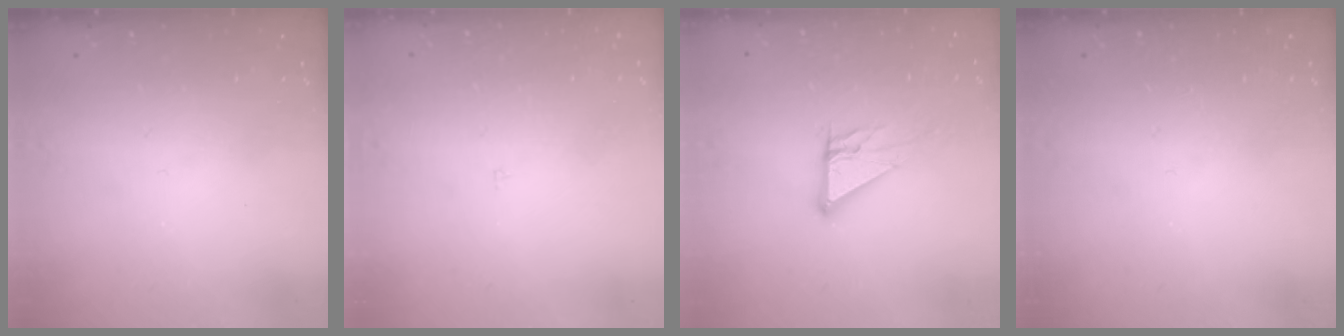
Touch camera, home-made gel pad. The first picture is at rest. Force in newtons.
{"total": 2.2, "press": 2.2, "slide": 0.2}
{"total": 10.3, "press": 10.2, "slide": 1.0}
{"total": 0.0}